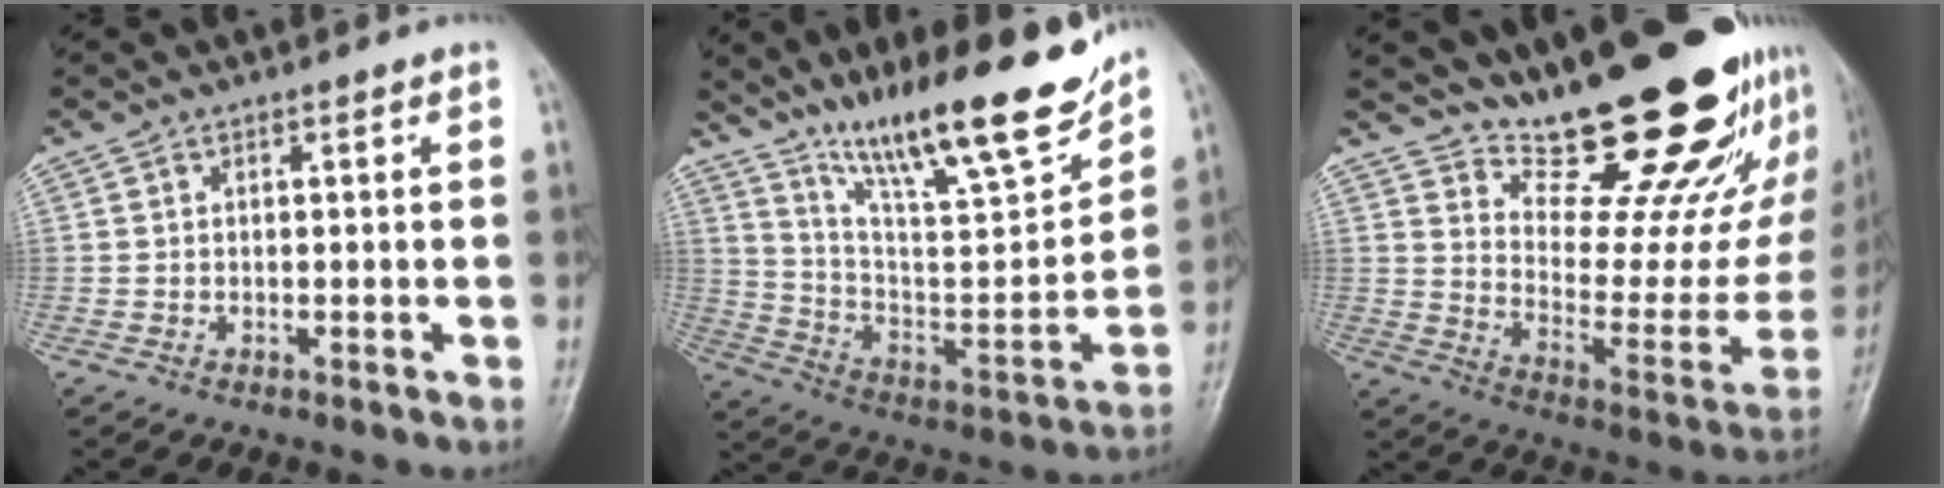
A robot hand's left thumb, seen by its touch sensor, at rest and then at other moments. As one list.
[{"total": 24.8, "force": [17.0, 5.8, 17.1], "torque": [-0.245, -0.065, 0.289]}, {"total": 26.4, "force": [21.0, 7.8, 13.8], "torque": [-0.168, -0.148, 0.299]}]